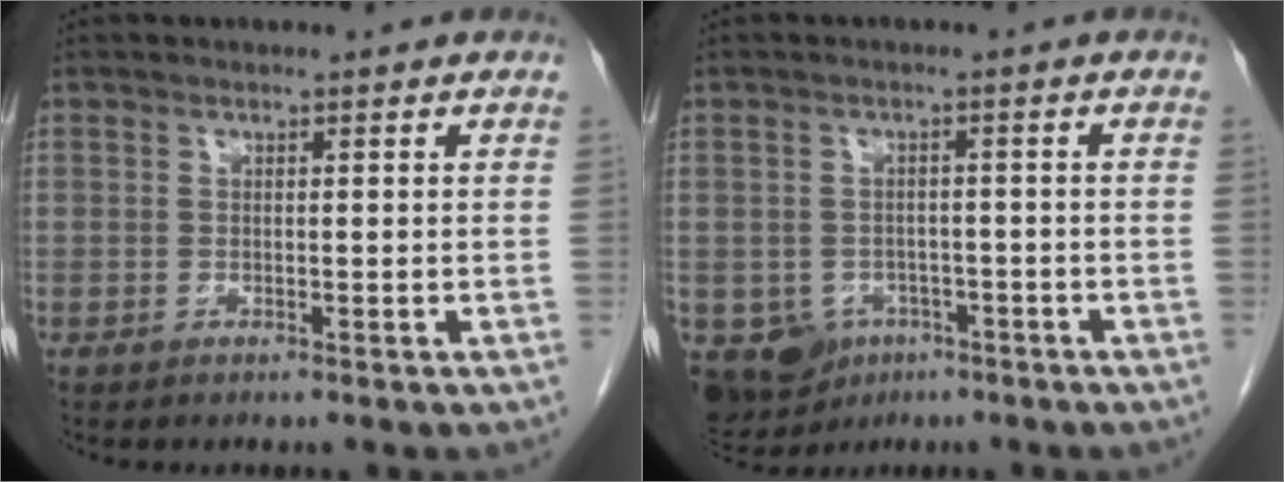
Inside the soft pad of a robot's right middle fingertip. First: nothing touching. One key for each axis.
{"total": 8.1, "fx": -4.0, "fy": 6.6, "fz": 2.5, "tx": -0.058, "ty": 0.003, "tz": -0.050}